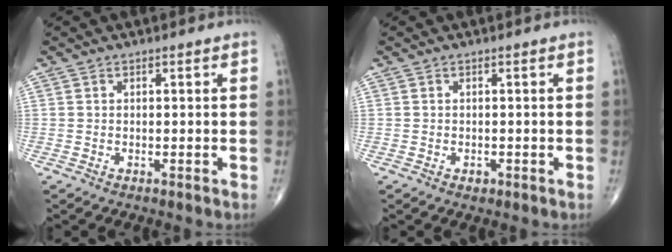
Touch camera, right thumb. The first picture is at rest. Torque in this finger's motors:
{"motor_torque": [0.37, 0.07, 0.15, -0.15, -0.01]}